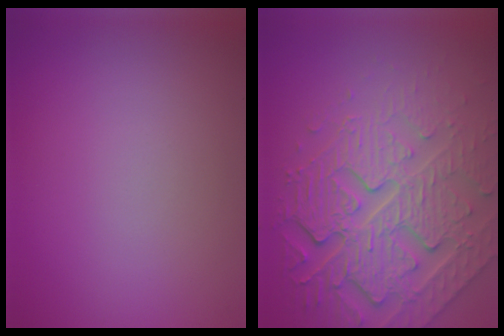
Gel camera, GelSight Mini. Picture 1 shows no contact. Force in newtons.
{"total": 7.7, "press": 5.9, "slide": 4.9}